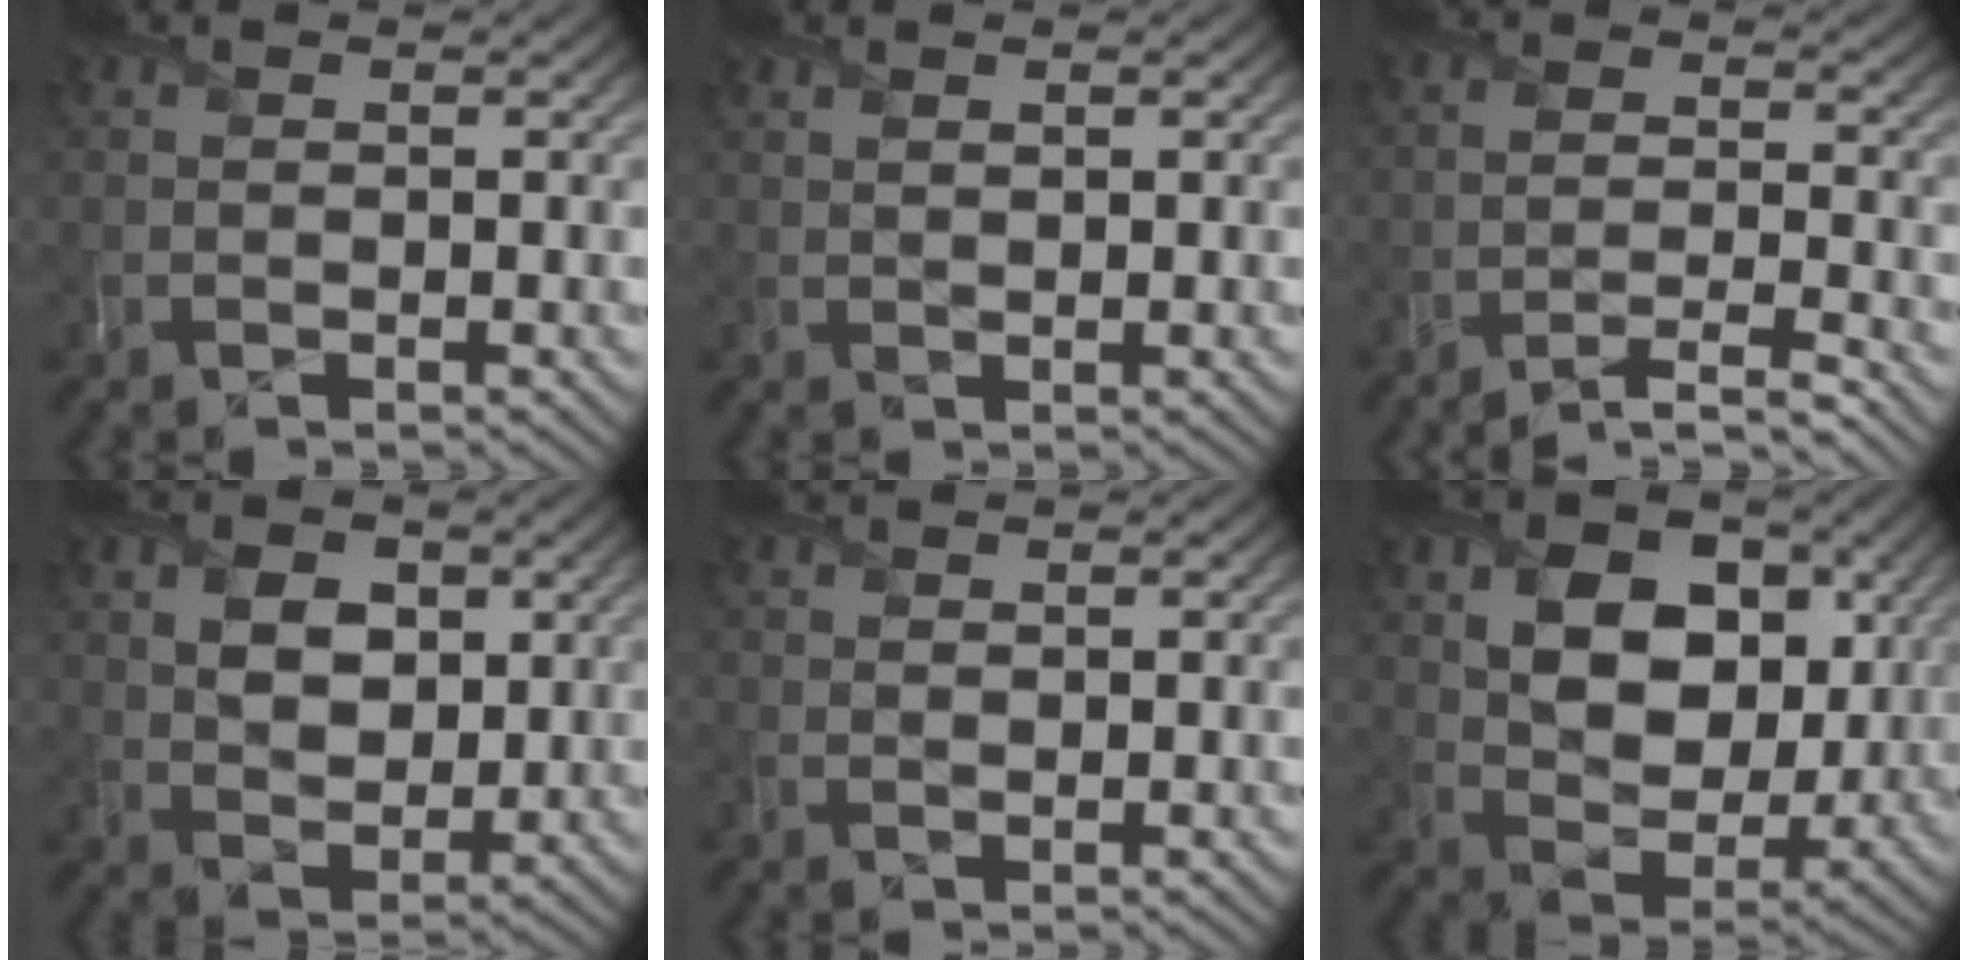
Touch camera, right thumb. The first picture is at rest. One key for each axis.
{"total": 0.9, "fx": 0.7, "fy": 0.2, "fz": 0.5, "tx": -0.012, "ty": 0.004, "tz": 0.016}
{"total": 5.2, "fx": -4.2, "fy": 0.7, "fz": 3.0, "tx": -0.048, "ty": 0.007, "tz": -0.077}
{"total": 6.4, "fx": 2.3, "fy": 4.5, "fz": 4.0, "tx": -0.088, "ty": -0.001, "tz": 0.032}
{"total": 1.1, "fx": 0.4, "fy": 0.9, "fz": 0.5, "tx": -0.009, "ty": 0.002, "tz": 0.008}
{"total": 11.3, "fx": 3.3, "fy": 7.9, "fz": 7.4, "tx": -0.152, "ty": -0.005, "tz": 0.048}